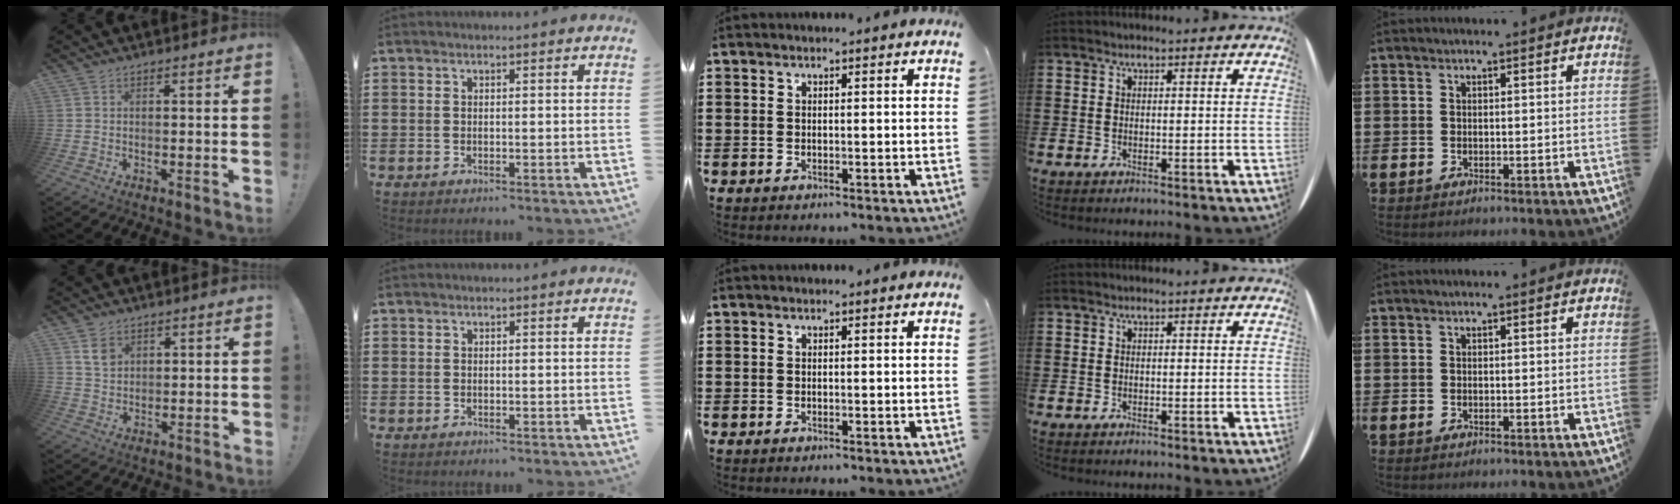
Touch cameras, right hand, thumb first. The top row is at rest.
{"thumb": {"total": 5.3, "force": [2.8, 3.9, 2.1], "torque": [-0.026, -0.009, 0.053]}}